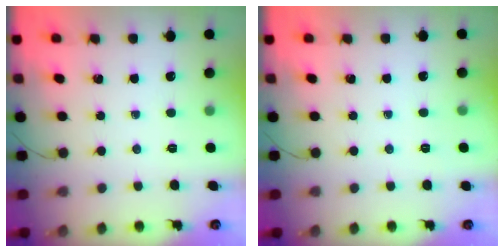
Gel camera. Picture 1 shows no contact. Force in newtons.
{"total": 5.6, "press": 5.5, "slide": 1.0}